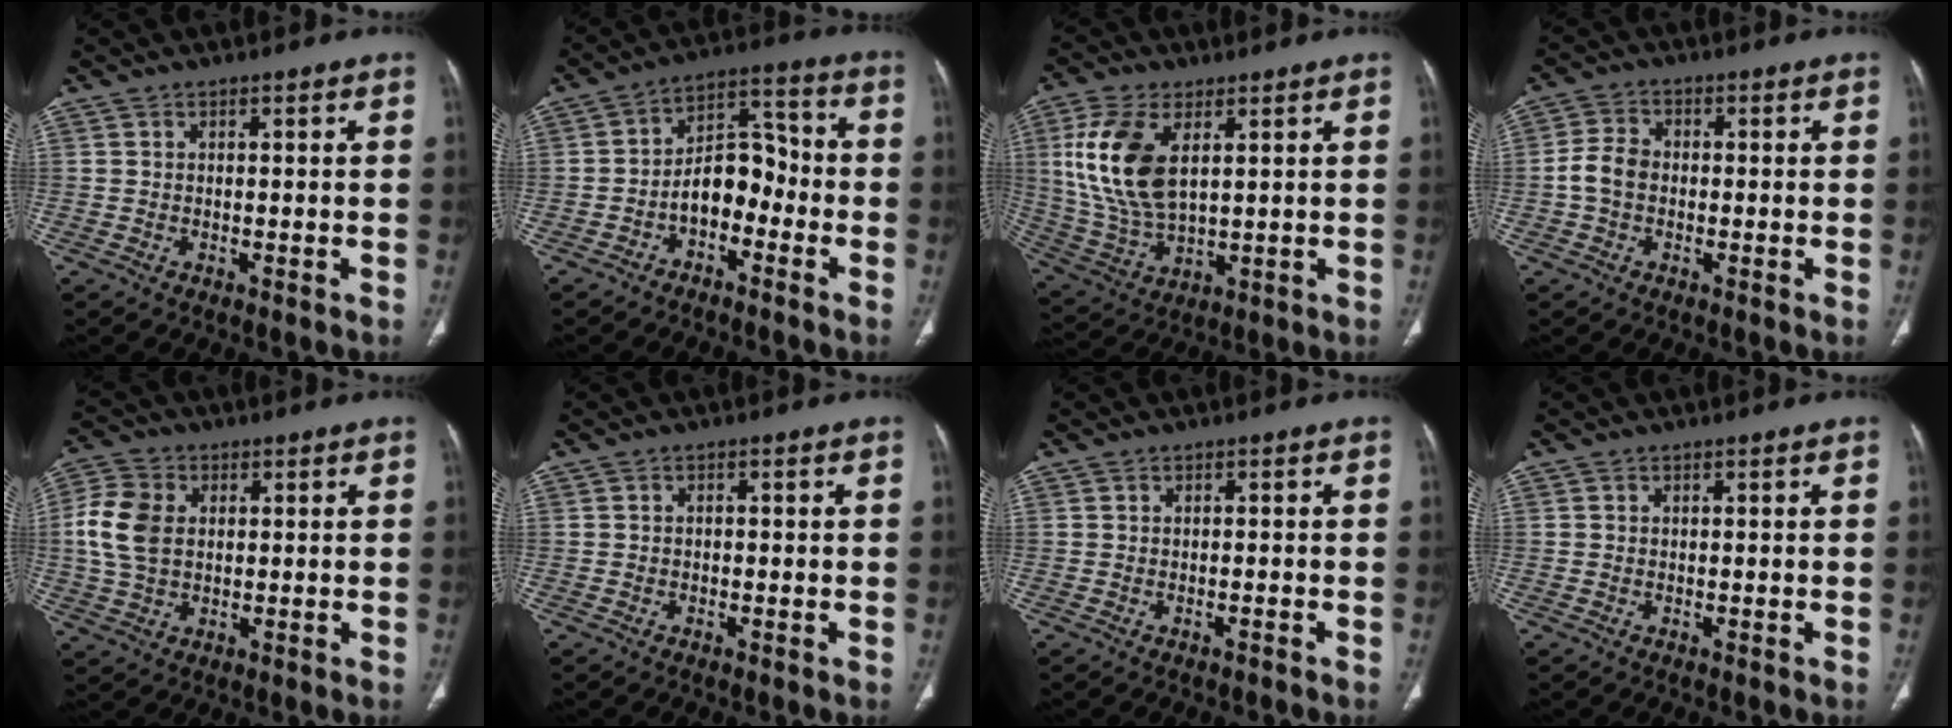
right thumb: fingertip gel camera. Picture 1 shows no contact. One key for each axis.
{"total": 9.1, "fx": -3.3, "fy": 5.9, "fz": 6.2, "tx": -0.072, "ty": 0.051, "tz": -0.065}
{"total": 15.1, "fx": 4.2, "fy": 8.0, "fz": 12.1, "tx": -0.256, "ty": -0.012, "tz": 0.093}
{"total": 5.0, "fx": -0.7, "fy": 3.7, "fz": 3.2, "tx": -0.061, "ty": 0.016, "tz": -0.020}
{"total": 9.8, "fx": 1.2, "fy": 7.0, "fz": 6.7, "tx": -0.142, "ty": 0.008, "tz": 0.025}
{"total": 0.5, "fx": -0.2, "fy": 0.4, "fz": 0.2, "tx": -0.003, "ty": 0.002, "tz": -0.005}
{"total": 0.5, "fx": -0.4, "fy": 0.1, "fz": 0.3, "tx": -0.014, "ty": 0.006, "tz": -0.005}
{"total": 0.0}